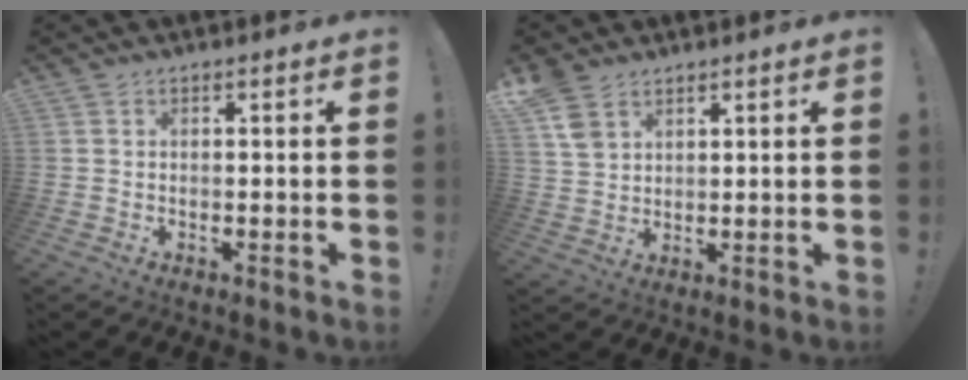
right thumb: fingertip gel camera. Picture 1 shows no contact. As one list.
[{"total": 7.2, "force": [4.5, 4.5, 3.5], "torque": [-0.056, -0.015, 0.089]}]